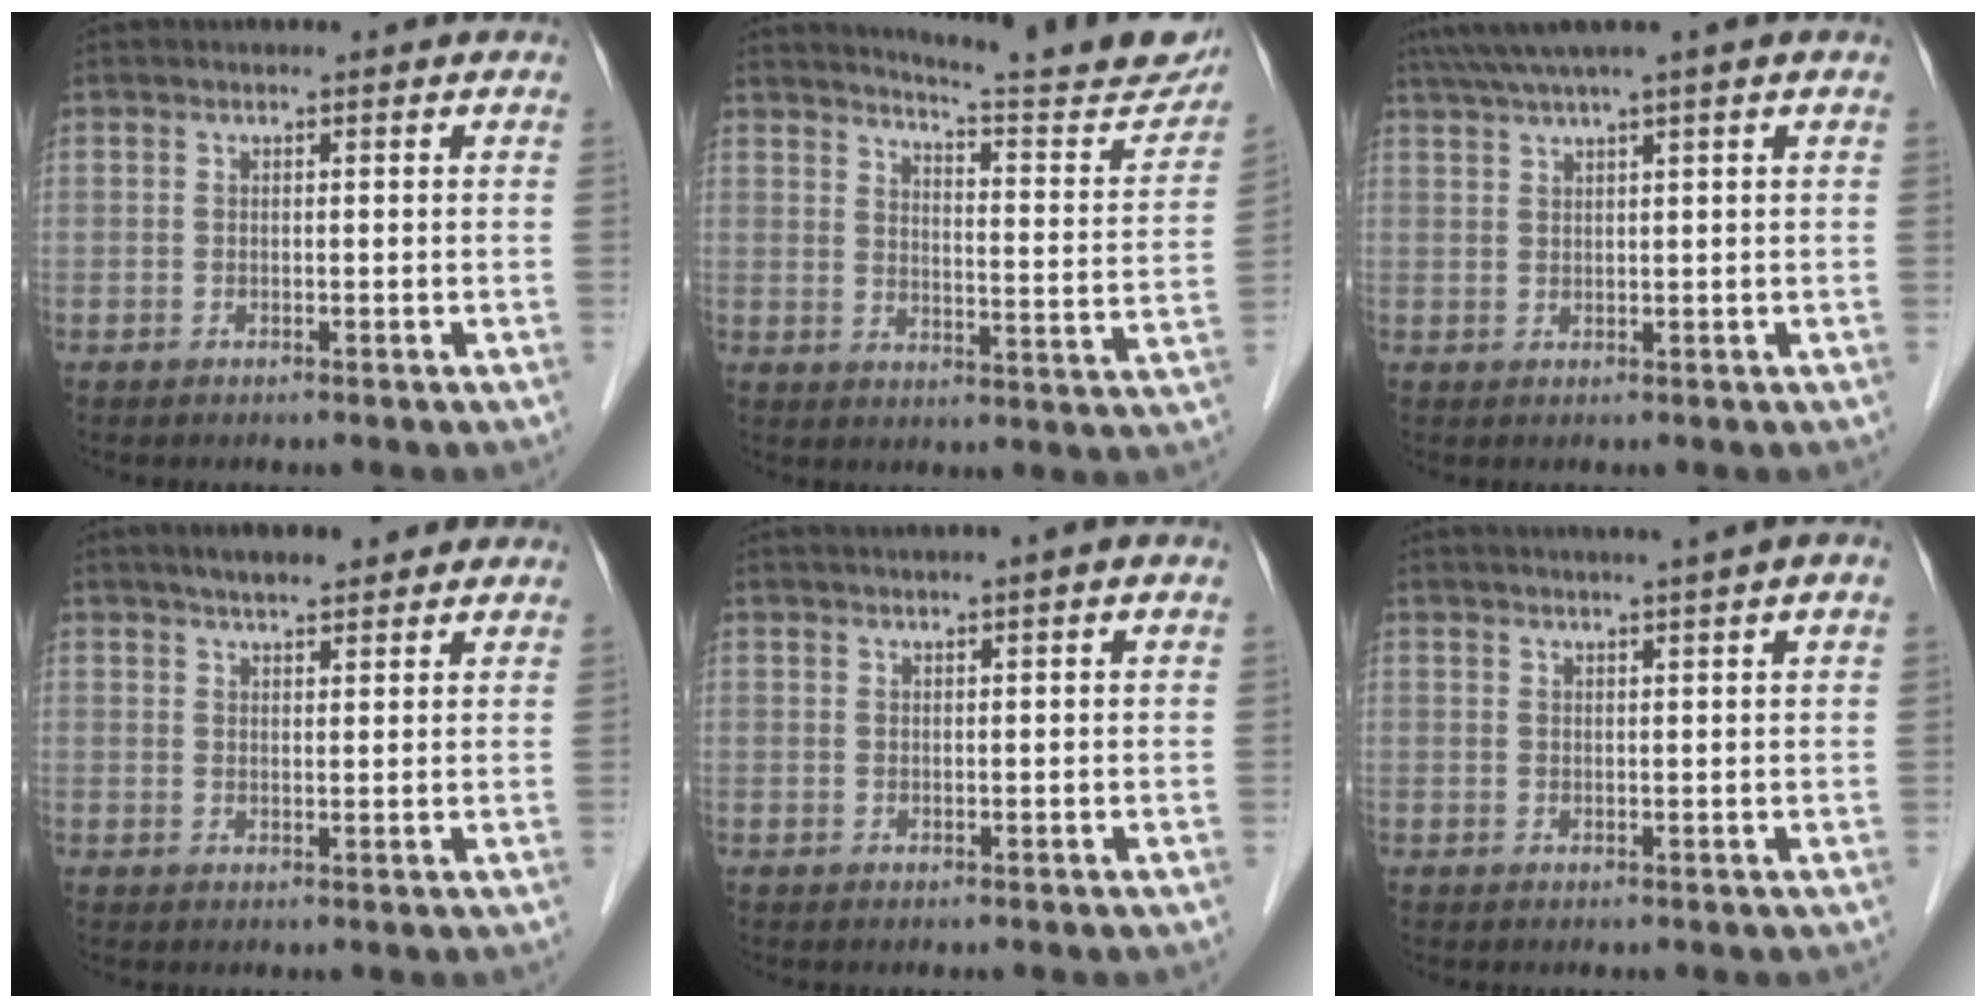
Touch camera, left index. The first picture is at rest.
{"total": 19.0, "force": [17.8, 1.1, 6.6], "torque": [-0.088, -0.081, 0.212]}
{"total": 5.3, "force": [3.8, -1.3, 3.4], "torque": [-0.063, 0.026, 0.070]}
{"total": 7.4, "force": [6.3, 1.5, 3.7], "torque": [-0.052, 0.025, 0.094]}
{"total": 3.9, "force": [3.0, -0.9, 2.2], "torque": [-0.030, 0.022, 0.052]}
{"total": 7.1, "force": [5.6, -1.0, 4.3], "torque": [-0.060, 0.022, 0.066]}